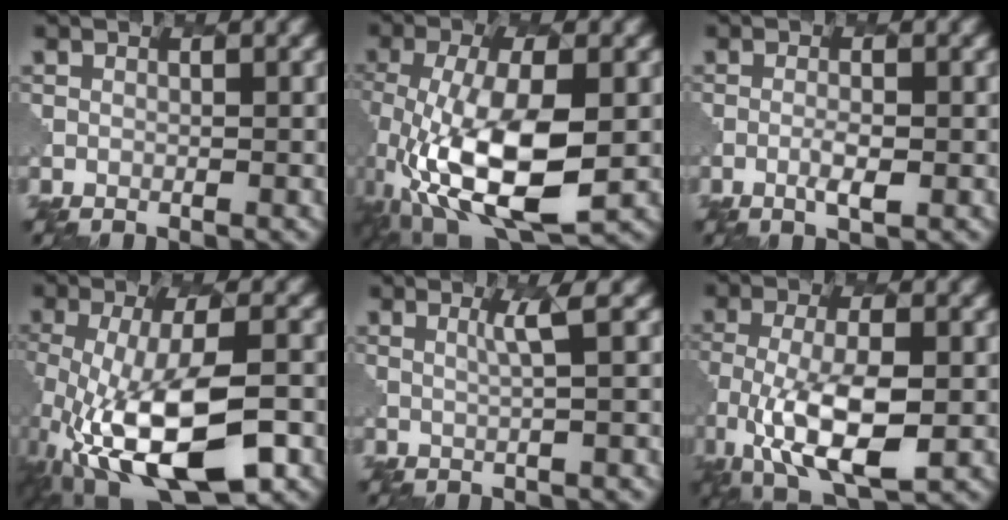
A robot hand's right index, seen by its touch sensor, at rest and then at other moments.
{"total": 11.4, "force": [-3.0, 4.5, 10.0], "torque": [-0.196, -0.014, -0.049]}
{"total": 1.6, "force": [-0.3, 0.3, 1.5], "torque": [-0.031, -0.002, -0.006]}
{"total": 12.2, "force": [-5.2, 4.4, 10.1], "torque": [-0.200, -0.022, -0.087]}
{"total": 1.9, "force": [0.9, 0.3, 1.7], "torque": [-0.032, 0.002, 0.016]}
{"total": 8.6, "force": [-2.0, 3.4, 7.6], "torque": [-0.156, -0.015, -0.028]}